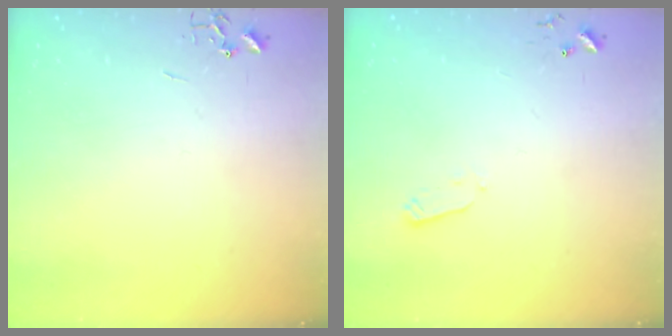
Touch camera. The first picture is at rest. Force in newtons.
{"total": 2.4, "press": 2.3, "slide": 0.4}